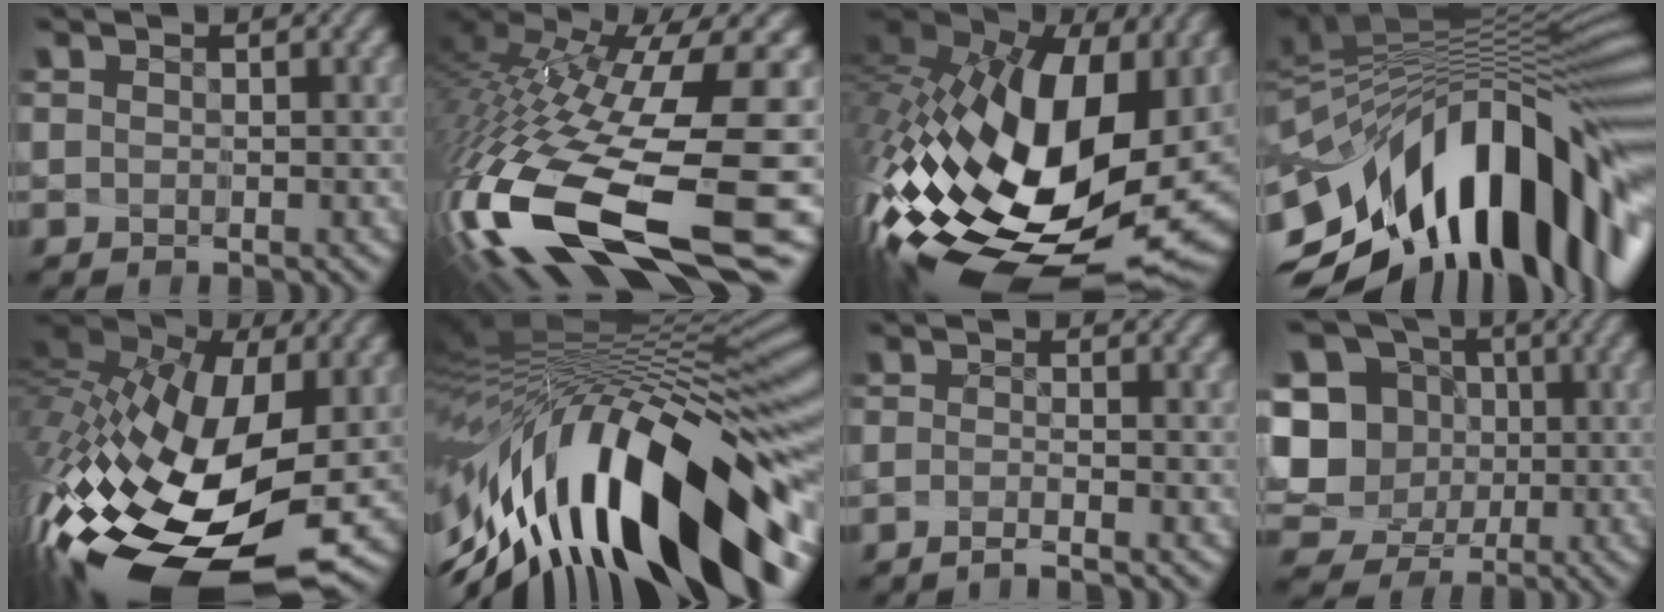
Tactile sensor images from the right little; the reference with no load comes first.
{"total": 16.3, "force": [-6.0, 4.7, 14.4], "torque": [-0.327, -0.060, -0.074]}
{"total": 18.2, "force": [-5.1, 10.5, 14.0], "torque": [-0.277, -0.034, -0.076]}
{"total": 15.5, "force": [-7.3, 6.1, 12.2], "torque": [-0.180, -0.004, -0.120]}
{"total": 17.1, "force": [-7.1, 7.9, 13.5], "torque": [-0.284, -0.035, -0.112]}
{"total": 16.2, "force": [-5.4, 5.7, 14.2], "torque": [-0.228, -0.008, -0.075]}
{"total": 2.2, "force": [-1.8, -1.2, 0.4], "torque": [-0.004, -0.023, -0.020]}
{"total": 10.2, "force": [-0.2, 9.6, 3.2], "torque": [-0.137, 0.009, -0.005]}